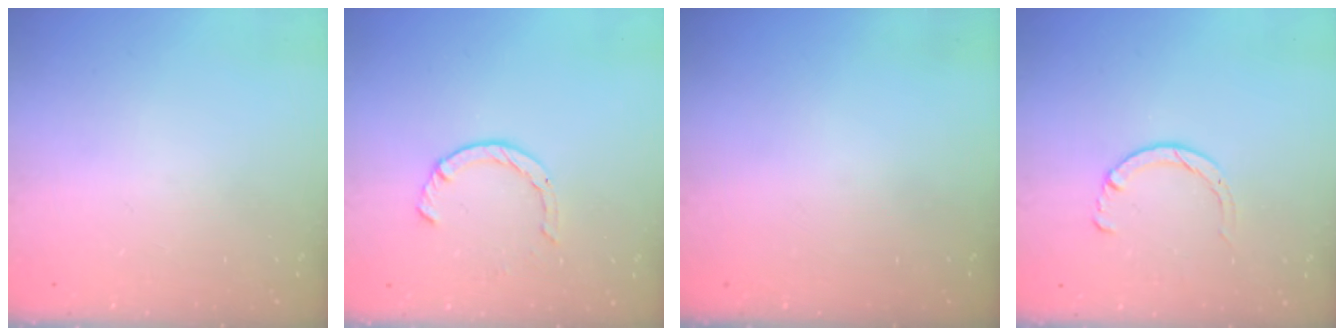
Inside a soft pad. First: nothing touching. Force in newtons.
{"total": 2.4, "press": 2.4, "slide": 0.2}
{"total": 0.0}
{"total": 2.9, "press": 2.8, "slide": 0.4}